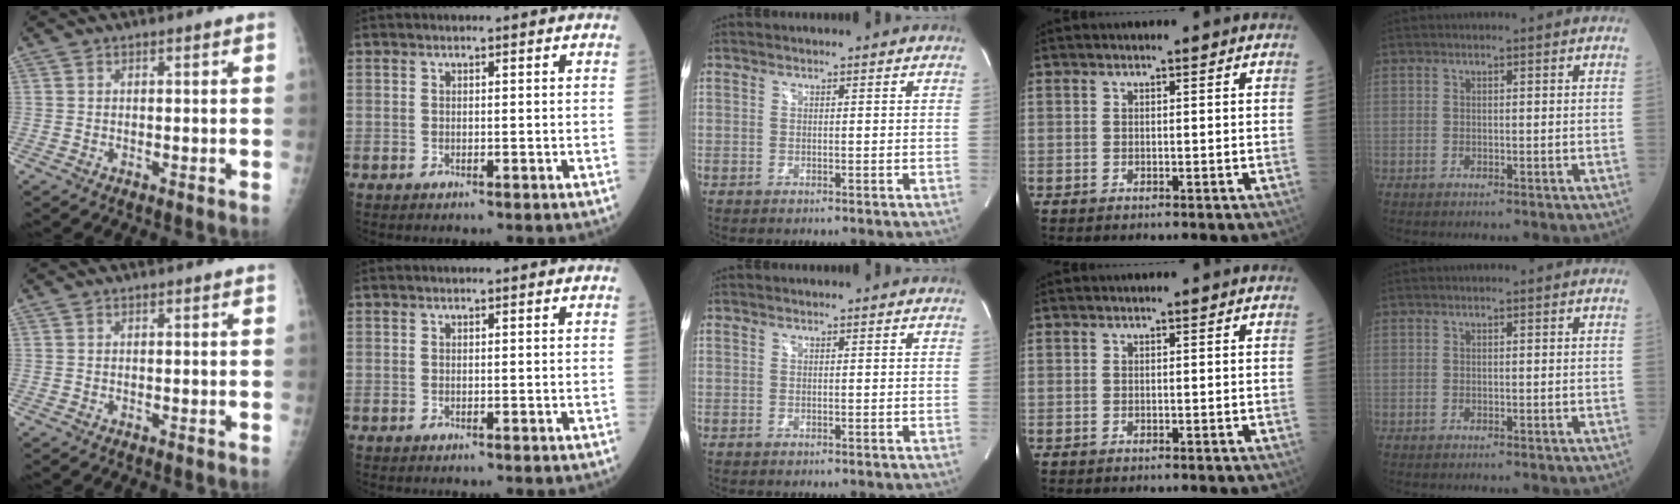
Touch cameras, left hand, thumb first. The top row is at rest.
{}